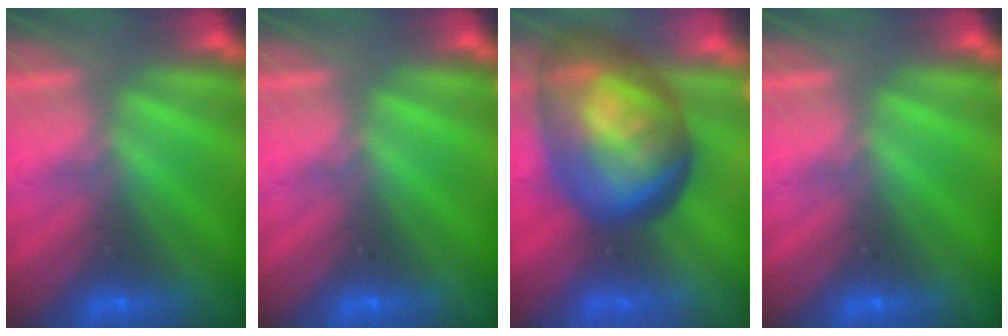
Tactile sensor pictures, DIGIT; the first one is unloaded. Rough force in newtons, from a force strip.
{"total": 0.0}
{"total": 7.4}
{"total": 0.0}